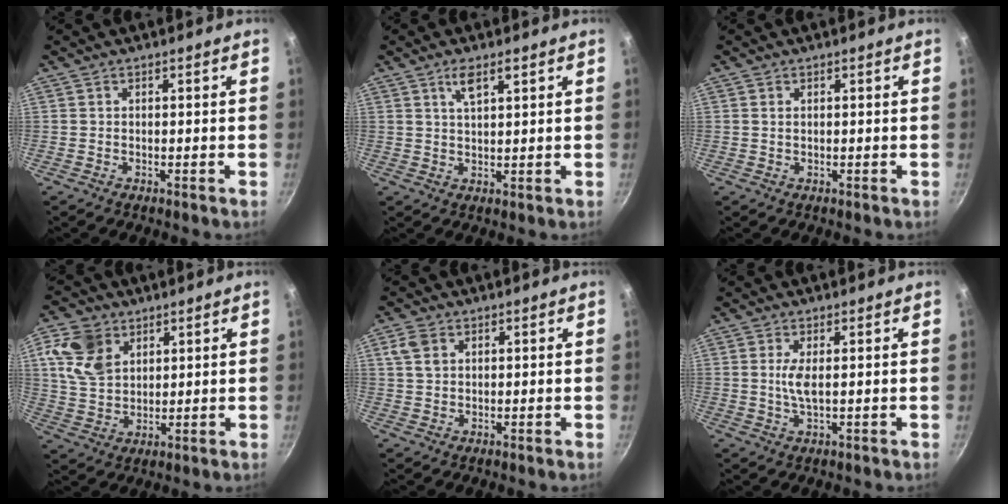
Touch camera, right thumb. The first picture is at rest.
{"total": 4.1, "force": [2.2, 1.3, 3.2], "torque": [-0.056, -0.006, 0.044]}
{"total": 0.7, "force": [0.3, 0.4, 0.5], "torque": [-0.009, 0.001, 0.004]}
{"total": 10.4, "force": [4.3, 7.5, 5.7], "torque": [-0.092, -0.007, 0.086]}
{"total": 4.1, "force": [1.4, 3.0, 2.3], "torque": [-0.034, 0.000, 0.026]}
{"total": 3.4, "force": [0.5, 0.9, 3.2], "torque": [-0.072, -0.003, 0.011]}